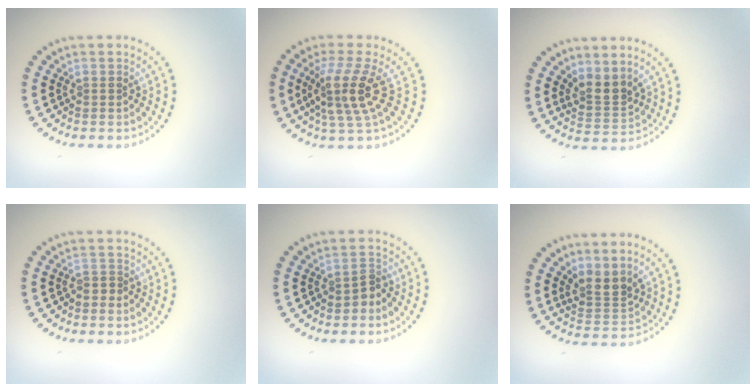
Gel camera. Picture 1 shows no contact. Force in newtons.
{"total": 4.2, "press": 3.1, "slide": 2.7}
{"total": 2.6, "press": 1.9, "slide": 1.7}
{"total": 0.6, "press": 0.4, "slide": 0.5}
{"total": 1.4, "press": 1.2, "slide": 0.7}
{"total": 2.6, "press": 1.9, "slide": 1.8}